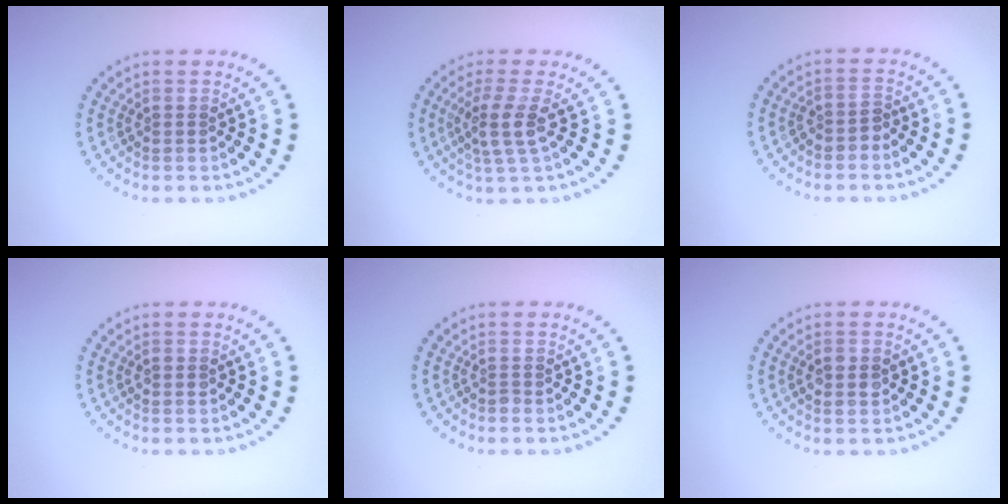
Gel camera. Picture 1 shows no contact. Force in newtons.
{"total": 2.9, "press": 2.3, "slide": 1.8}
{"total": 1.3, "press": 1.1, "slide": 0.7}
{"total": 0.8, "press": 0.7, "slide": 0.1}
{"total": 0.5, "press": 0.4, "slide": 0.4}
{"total": 2.0, "press": 2.0, "slide": 0.1}